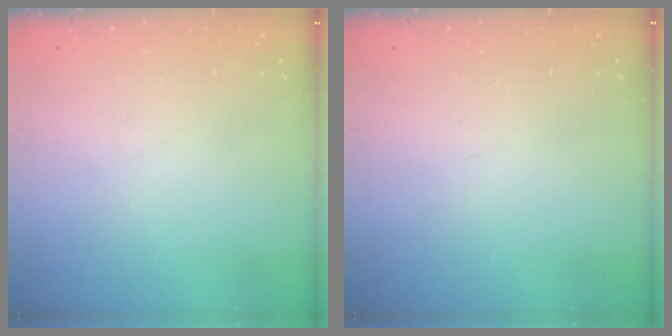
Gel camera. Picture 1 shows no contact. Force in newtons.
{"total": 0.0}